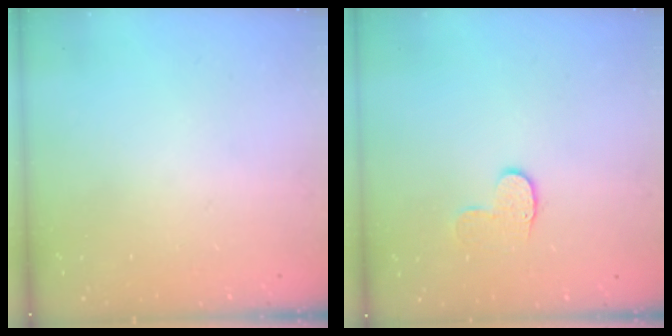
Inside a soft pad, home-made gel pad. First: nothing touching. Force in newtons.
{"total": 6.6, "press": 6.6, "slide": 0.6}